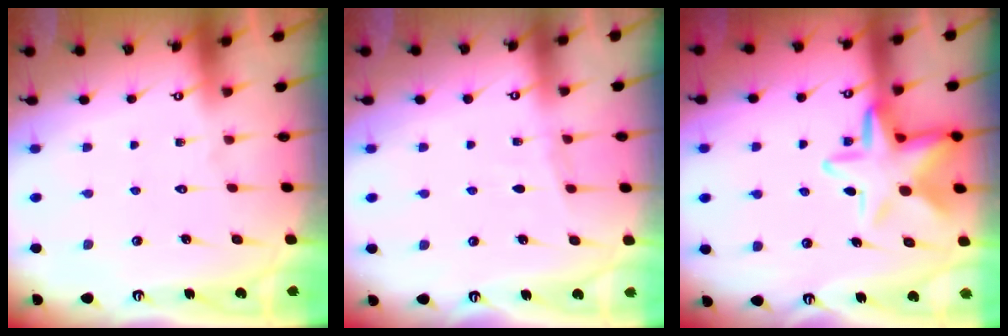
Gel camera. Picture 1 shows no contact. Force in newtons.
{"total": 3.0, "press": 3.0, "slide": 0.4}
{"total": 13.0, "press": 12.9, "slide": 1.8}